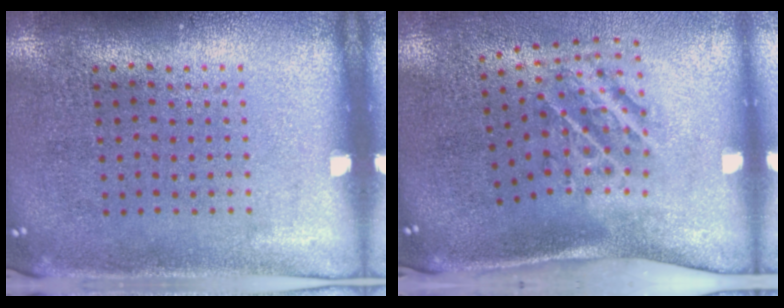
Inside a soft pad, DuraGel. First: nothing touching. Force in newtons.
{"total": 2.2, "press": 1.3, "slide": 1.8}